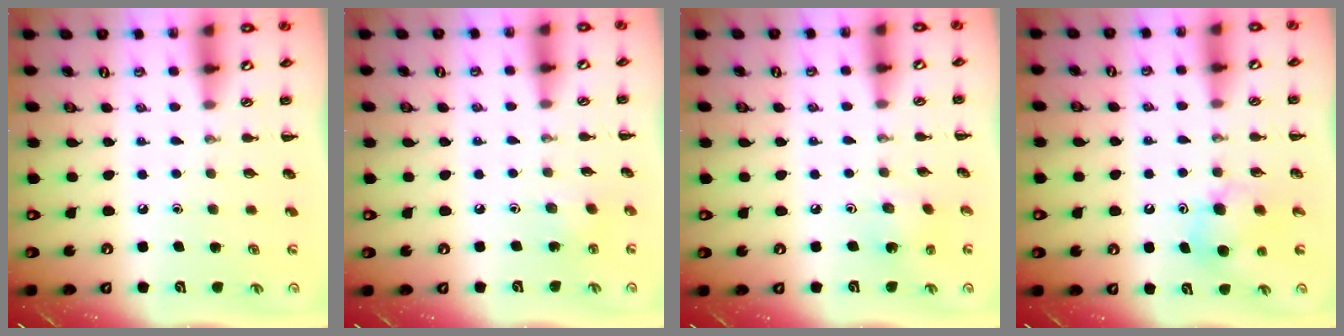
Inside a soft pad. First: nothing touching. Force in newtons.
{"total": 3.0, "press": 2.8, "slide": 0.9}
{"total": 2.4, "press": 2.2, "slide": 0.8}
{"total": 7.1, "press": 7.1, "slide": 0.5}